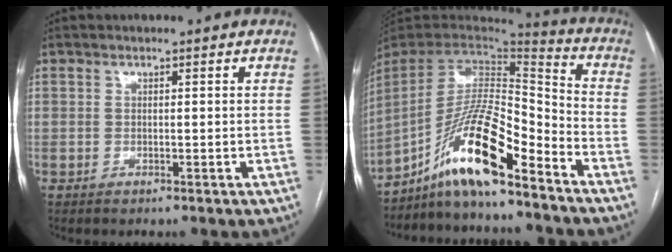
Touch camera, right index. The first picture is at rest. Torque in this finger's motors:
{"motor_torque": [1.62, -0.52, 0.65, 0.21]}